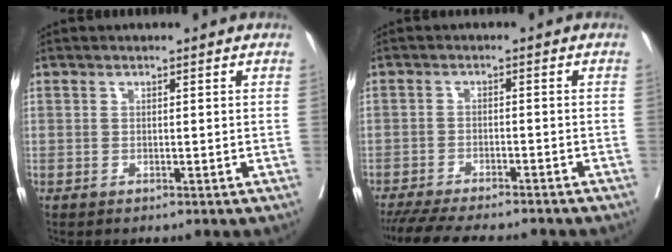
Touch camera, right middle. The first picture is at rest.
{"total": 13.5, "force": [-11.9, 2.3, 5.8], "torque": [-0.100, -0.020, -0.168]}